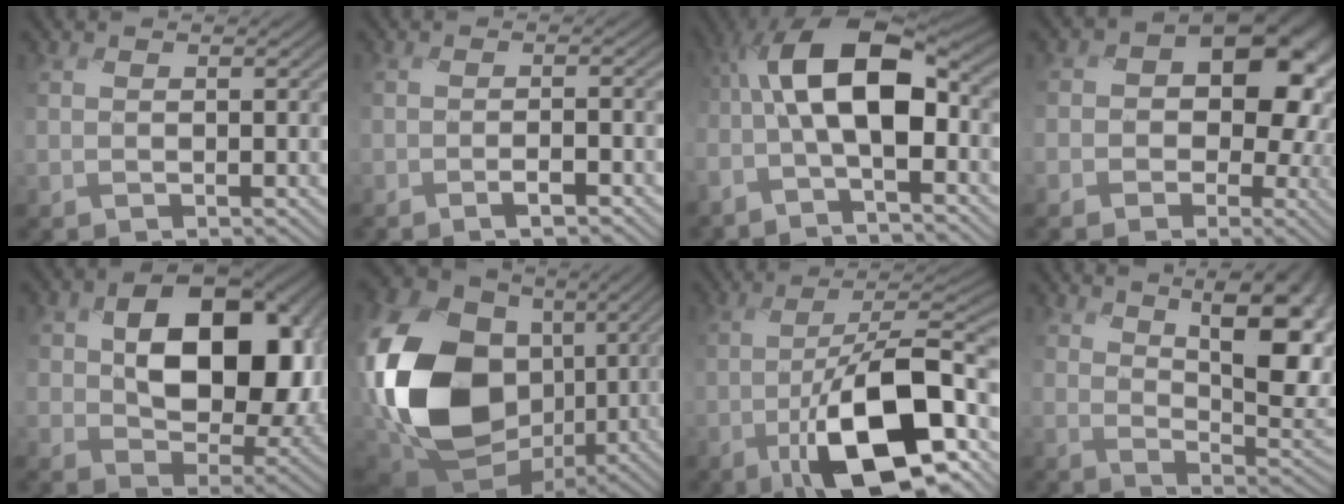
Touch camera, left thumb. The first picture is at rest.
{"total": 2.0, "force": [-1.6, 0.0, 1.3], "torque": [-0.022, -0.004, -0.036]}
{"total": 10.6, "force": [-1.8, 4.3, 9.6], "torque": [-0.175, 0.018, -0.051]}
{"total": 11.4, "force": [0.3, 9.0, 7.0], "torque": [-0.103, -0.020, 0.001]}
{"total": 14.2, "force": [1.7, 9.8, 10.2], "torque": [-0.158, -0.013, 0.038]}
{"total": 19.6, "force": [-1.8, 13.8, 13.8], "torque": [-0.353, -0.023, -0.026]}
{"total": 15.2, "force": [-5.6, 6.1, 12.8], "torque": [-0.208, -0.026, -0.097]}
{"total": 11.7, "force": [5.6, 4.1, 9.4], "torque": [-0.141, 0.005, 0.077]}